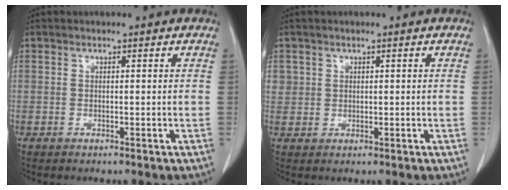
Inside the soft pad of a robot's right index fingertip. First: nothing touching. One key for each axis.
{"total": 3.9, "fx": 1.0, "fy": 3.7, "fz": 1.1, "tx": -0.037, "ty": 0.017, "tz": 0.029}